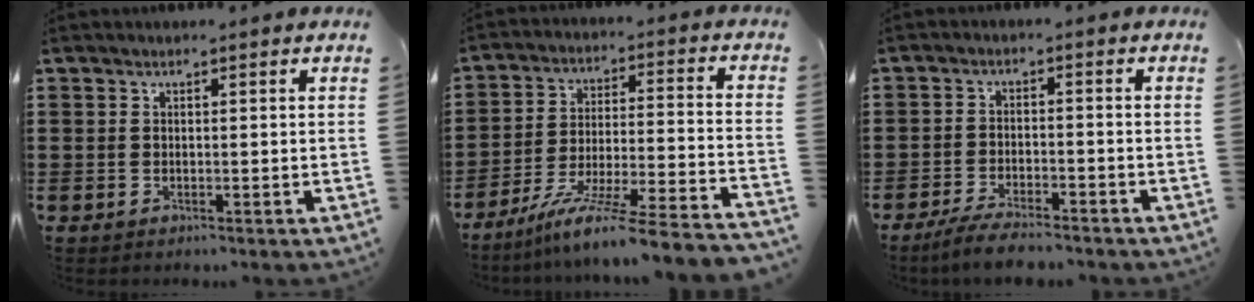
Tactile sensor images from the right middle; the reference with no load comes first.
{"total": 9.9, "force": [-8.1, -0.8, 5.7], "torque": [-0.099, -0.009, -0.163]}
{"total": 4.3, "force": [-3.9, 0.3, 1.6], "torque": [-0.041, -0.003, -0.081]}